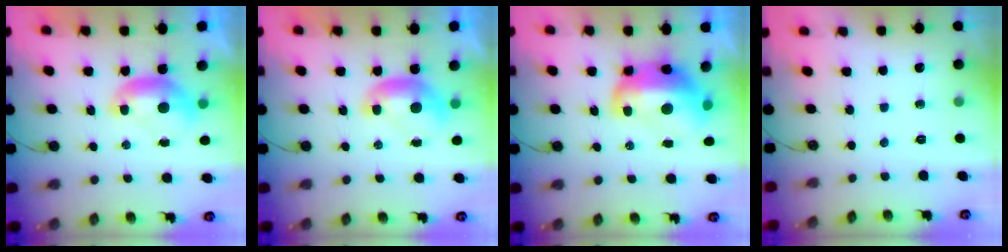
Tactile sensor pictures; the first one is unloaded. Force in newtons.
{"total": 0.0}
{"total": 7.5, "press": 7.3, "slide": 1.4}
{"total": 0.0}